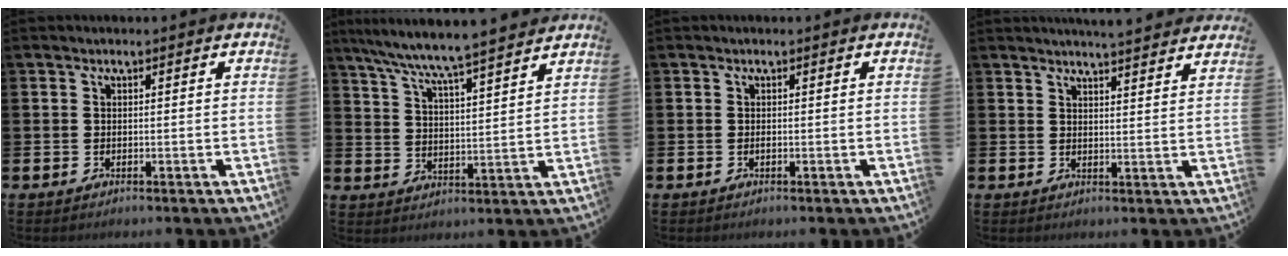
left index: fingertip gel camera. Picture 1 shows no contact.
{"total": 7.5, "force": [7.1, -0.3, 2.2], "torque": [-0.070, -0.049, 0.124]}
{"total": 0.0}
{"total": 4.4, "force": [4.3, -0.6, 0.1], "torque": [-0.011, -0.025, 0.078]}